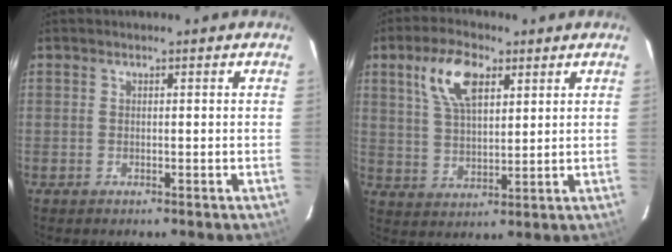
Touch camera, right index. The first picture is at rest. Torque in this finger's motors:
{"motor_torque": [0.86, 0.65, 0.23, 0.12]}